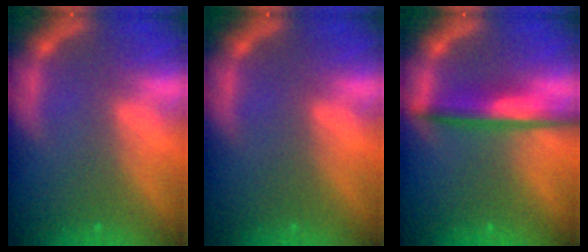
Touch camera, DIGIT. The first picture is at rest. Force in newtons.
{"total": 0.0}
{"total": 4.5}